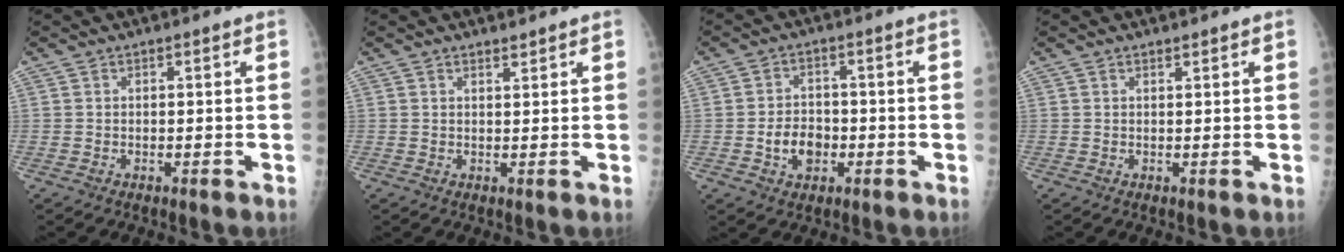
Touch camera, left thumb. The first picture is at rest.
{"total": 1.0, "force": [1.0, 0.2, 0.3], "torque": [-0.002, -0.009, 0.016]}
{"total": 5.8, "force": [-1.5, 4.5, 3.5], "torque": [-0.039, 0.011, -0.026]}
{"total": 0.5, "force": [0.5, 0.1, 0.1], "torque": [-0.005, -0.004, 0.009]}